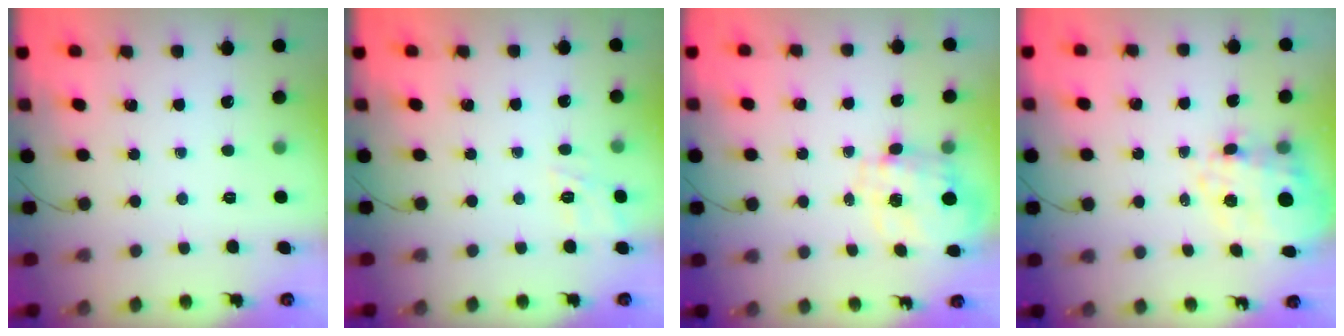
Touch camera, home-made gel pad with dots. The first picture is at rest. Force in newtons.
{"total": 9.7, "press": 9.6, "slide": 1.7}
{"total": 9.4, "press": 9.4, "slide": 0.8}
{"total": 12.4, "press": 12.2, "slide": 2.6}